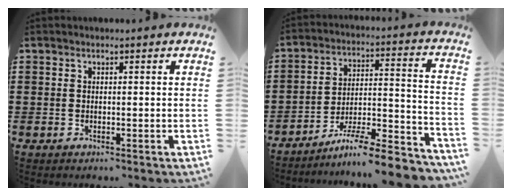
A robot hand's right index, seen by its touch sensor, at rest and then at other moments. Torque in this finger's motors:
{"motor_torque": [2.14, 0.00, 0.47, 0.09]}